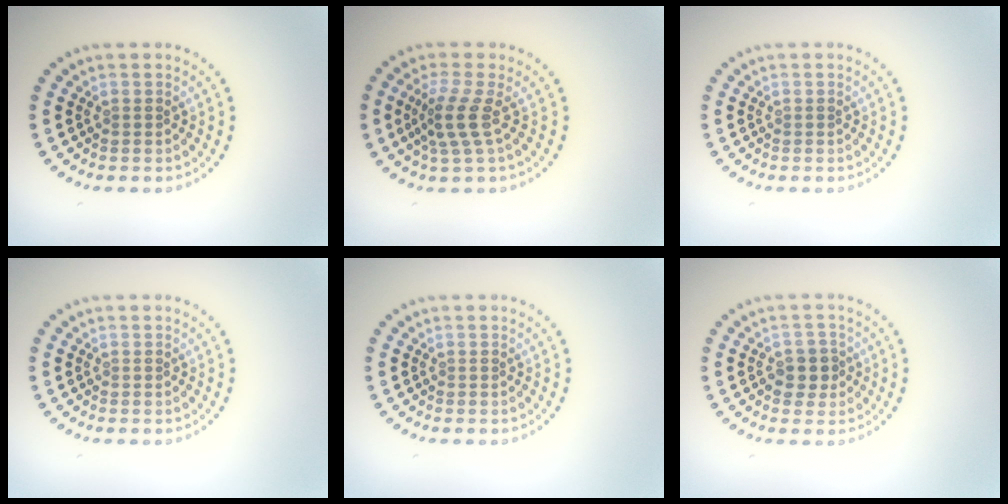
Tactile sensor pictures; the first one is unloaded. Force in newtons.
{"total": 2.8, "press": 2.3, "slide": 1.6}
{"total": 0.0}
{"total": 0.0}
{"total": 0.0}
{"total": 2.4, "press": 2.3, "slide": 0.8}